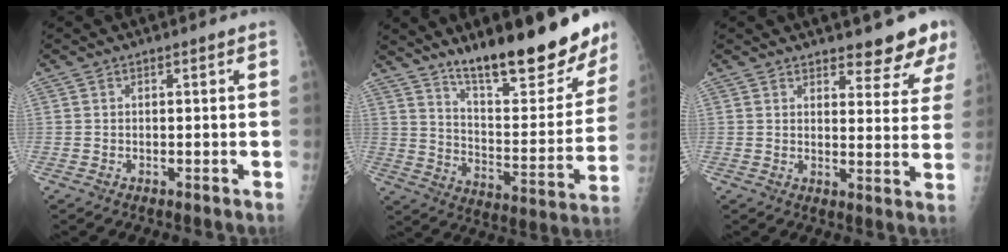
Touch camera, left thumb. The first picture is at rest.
{"total": 23.2, "force": [17.2, 5.8, 14.4], "torque": [-0.170, -0.103, 0.263]}
{"total": 9.0, "force": [7.9, 2.7, 3.4], "torque": [-0.005, -0.050, 0.082]}